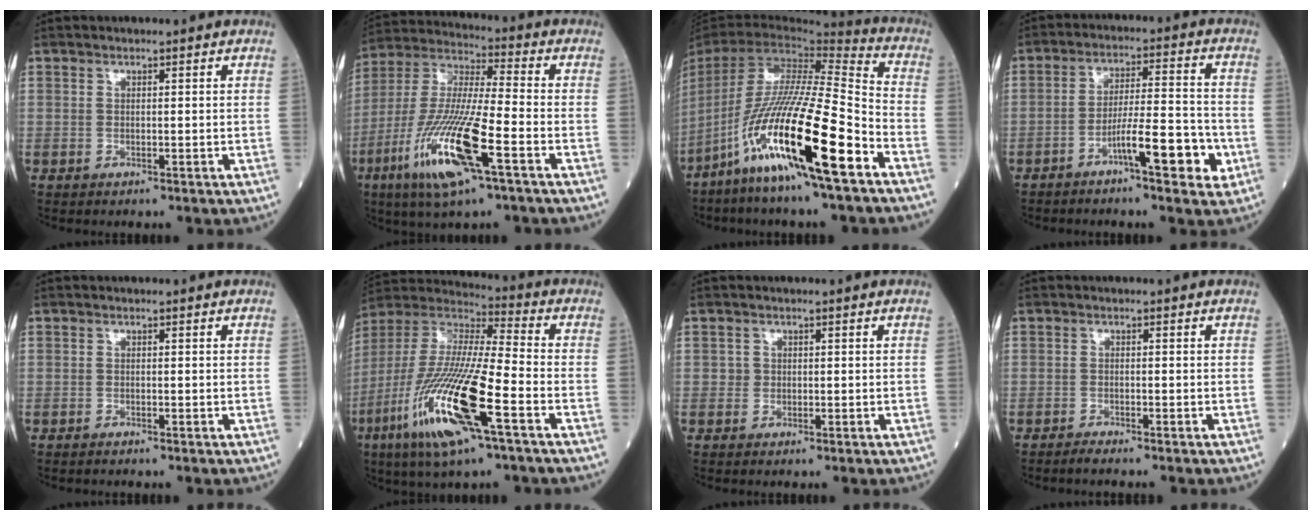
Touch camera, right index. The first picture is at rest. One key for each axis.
{"total": 17.3, "fx": -7.3, "fy": 1.9, "fz": 15.6, "tx": -0.336, "ty": -0.026, "tz": -0.135}
{"total": 22.4, "fx": -11.5, "fy": 1.0, "fz": 19.1, "tx": -0.378, "ty": -0.052, "tz": -0.220}
{"total": 9.4, "fx": -4.2, "fy": 1.4, "fz": 8.3, "tx": -0.137, "ty": 0.013, "tz": -0.064}
{"total": 0.0}
{"total": 20.7, "fx": -8.8, "fy": 2.3, "fz": 18.6, "tx": -0.427, "ty": -0.045, "tz": -0.169}
{"total": 0.8, "fx": 0.0, "fy": 0.8, "fz": 0.0, "tx": 0.004, "ty": 0.007, "tz": 0.000}
{"total": 1.4, "fx": -1.3, "fy": -0.2, "fz": 0.6, "tx": -0.016, "ty": 0.000, "tz": -0.021}